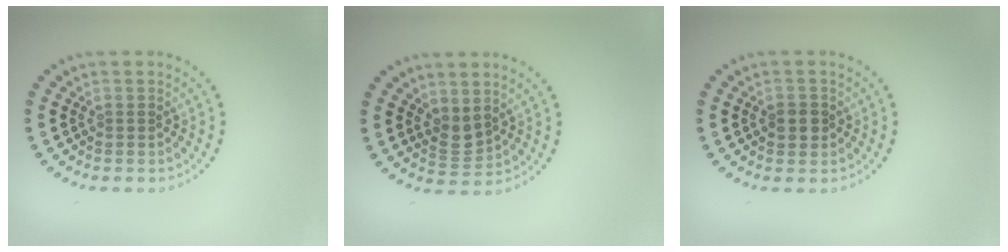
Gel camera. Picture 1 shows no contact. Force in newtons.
{"total": 1.8, "press": 1.5, "slide": 1.0}
{"total": 1.8, "press": 1.7, "slide": 0.5}